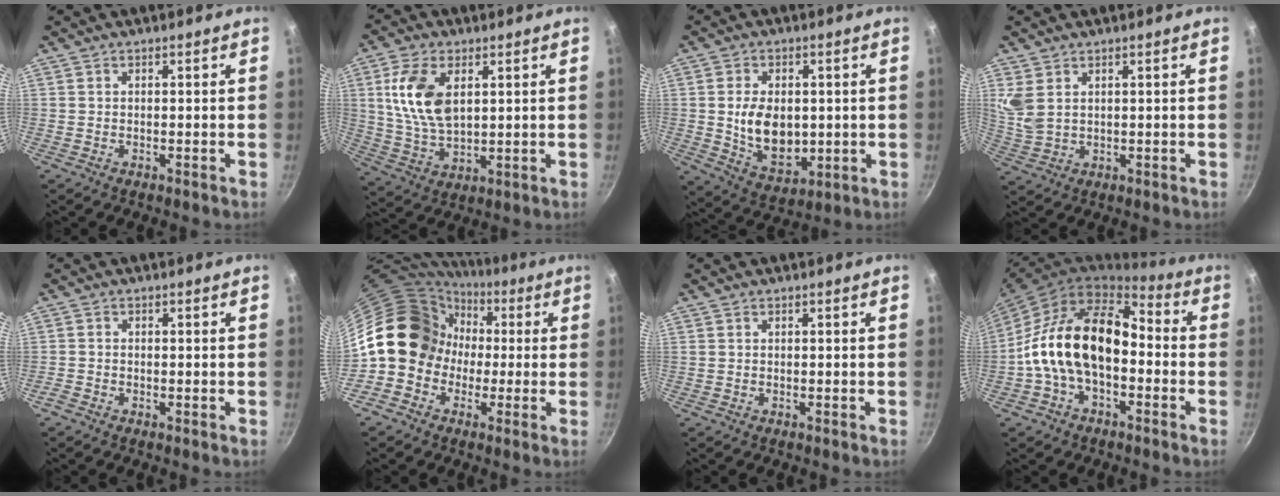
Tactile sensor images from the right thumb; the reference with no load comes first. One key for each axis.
{"total": 12.5, "fx": 3.5, "fy": 7.1, "fz": 9.7, "tx": -0.182, "ty": -0.017, "tz": 0.074}
{"total": 11.6, "fx": 0.4, "fy": 7.9, "fz": 8.5, "tx": -0.123, "ty": -0.018, "tz": 0.020}
{"total": 4.8, "fx": 2.3, "fy": 2.9, "fz": 3.0, "tx": -0.057, "ty": -0.015, "tz": 0.056}
{"total": 0.9, "fx": -0.5, "fy": 0.5, "fz": 0.4, "tx": -0.017, "ty": 0.004, "tz": -0.014}
{"total": 15.4, "fx": 0.6, "fy": 13.3, "fz": 7.7, "tx": -0.097, "ty": 0.041, "tz": -0.005}
{"total": 0.0}
{"total": 17.4, "fx": -2.2, "fy": 10.9, "fz": 13.4, "tx": -0.207, "ty": 0.050, "tz": -0.056}